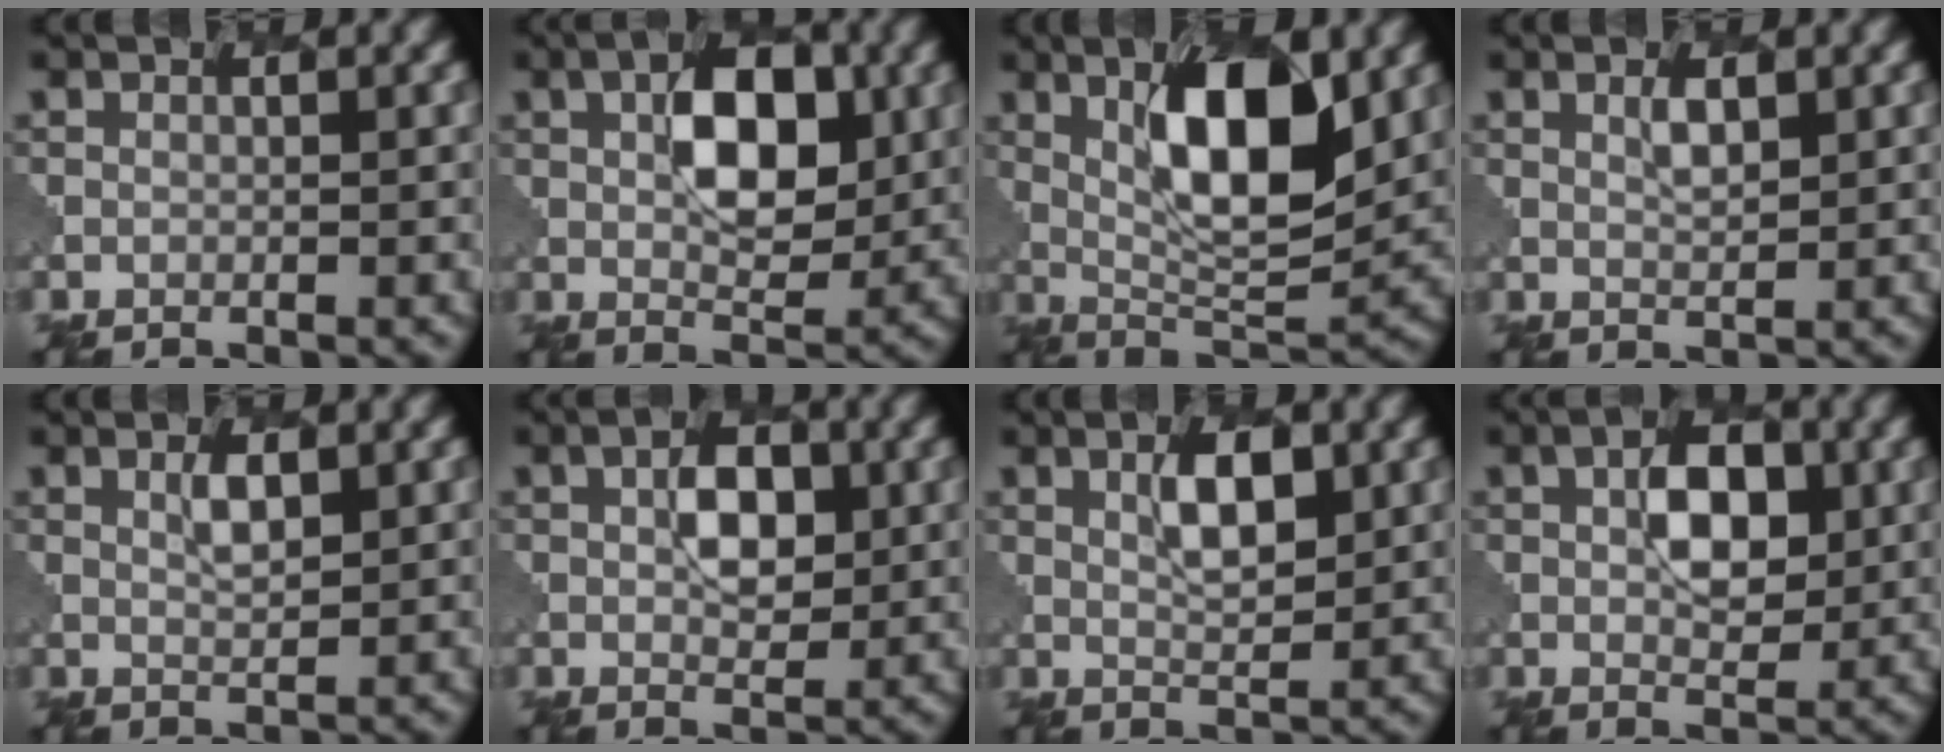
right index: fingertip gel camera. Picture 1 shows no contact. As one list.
[{"total": 6.7, "force": [1.6, 3.5, 5.5], "torque": [-0.077, 0.004, 0.027]}, {"total": 9.2, "force": [2.7, 3.0, 8.2], "torque": [-0.130, -0.005, 0.049]}, {"total": 1.7, "force": [1.0, 0.4, 1.2], "torque": [-0.024, -0.002, 0.020]}, {"total": 1.9, "force": [1.1, 0.5, 1.4], "torque": [-0.029, -0.001, 0.020]}, {"total": 4.0, "force": [1.0, 2.2, 3.1], "torque": [-0.049, 0.001, 0.015]}, {"total": 3.8, "force": [1.6, 1.4, 3.2], "torque": [-0.057, 0.001, 0.030]}, {"total": 5.0, "force": [1.2, 2.7, 4.0], "torque": [-0.056, 0.001, 0.017]}]